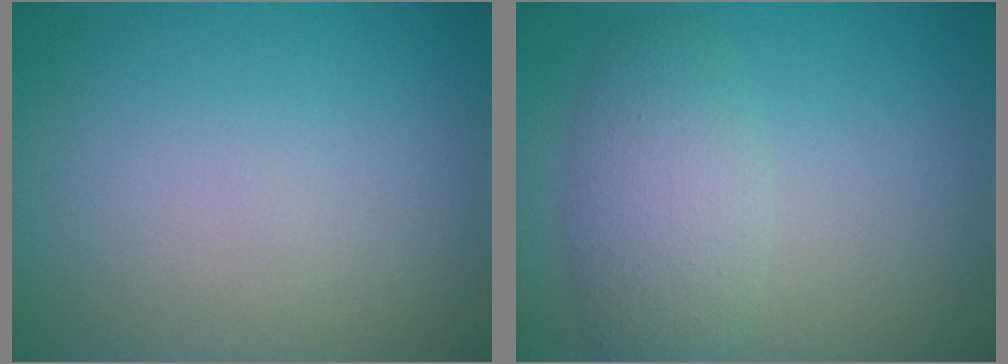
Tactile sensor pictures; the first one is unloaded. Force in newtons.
{"total": 4.2, "press": 4.1, "slide": 0.3}